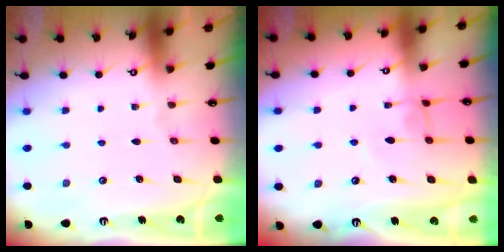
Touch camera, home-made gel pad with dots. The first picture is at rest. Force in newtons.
{"total": 1.9, "press": 1.9, "slide": 0.2}